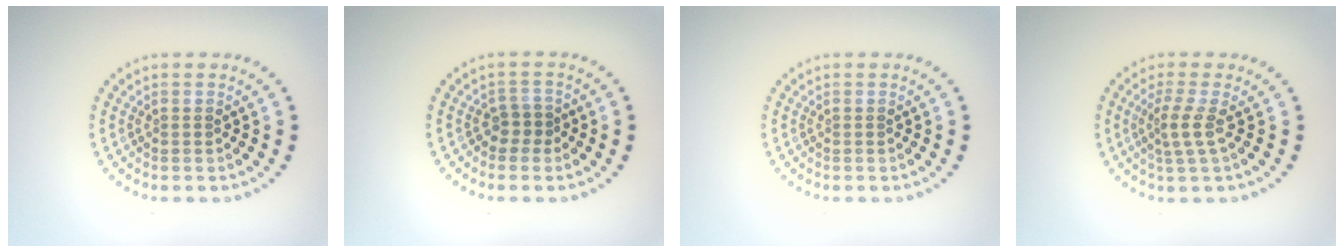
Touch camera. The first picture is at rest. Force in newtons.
{"total": 1.7, "press": 1.3, "slide": 1.1}
{"total": 0.0}
{"total": 2.3, "press": 1.7, "slide": 1.6}